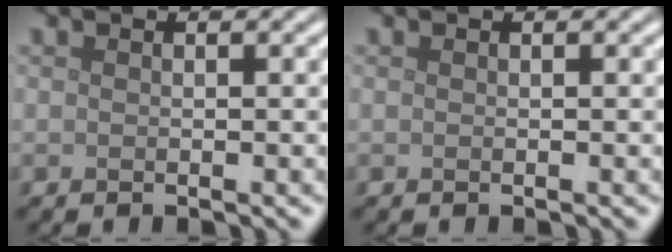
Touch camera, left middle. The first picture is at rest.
{"total": 0.0}